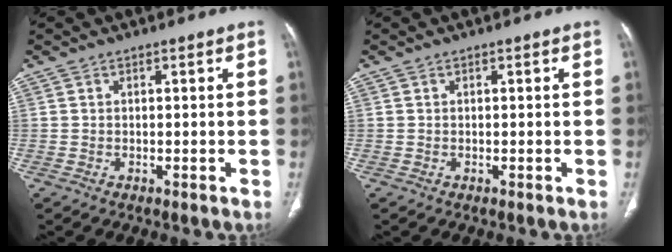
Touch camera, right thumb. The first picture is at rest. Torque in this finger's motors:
{"motor_torque": [-0.02, 0.02, -0.07, -0.05, 0.00]}